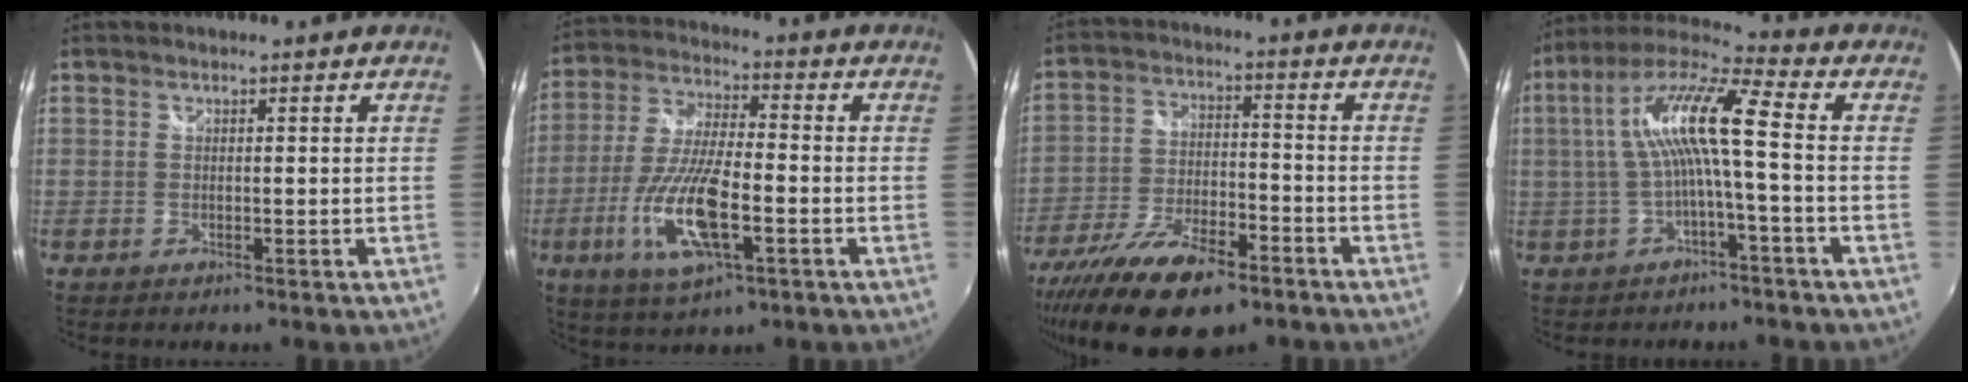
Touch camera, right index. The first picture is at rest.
{"total": 15.1, "force": [-5.2, 4.6, 13.4], "torque": [-0.286, -0.017, -0.097]}
{"total": 18.0, "force": [-12.1, 7.4, 11.2], "torque": [-0.234, -0.038, -0.208]}
{"total": 12.1, "force": [-0.7, 1.1, 12.0], "torque": [-0.237, 0.020, -0.010]}